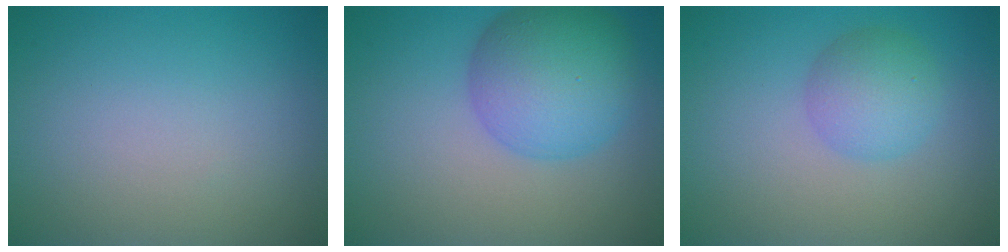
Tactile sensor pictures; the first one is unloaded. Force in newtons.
{"total": 7.5, "press": 7.5, "slide": 0.3}
{"total": 3.4, "press": 3.4, "slide": 0.1}